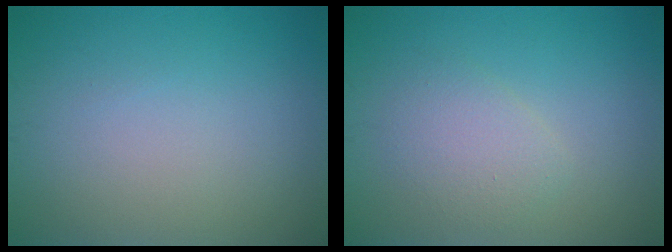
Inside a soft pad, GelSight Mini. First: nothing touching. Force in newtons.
{"total": 2.4, "press": 2.4, "slide": 0.1}